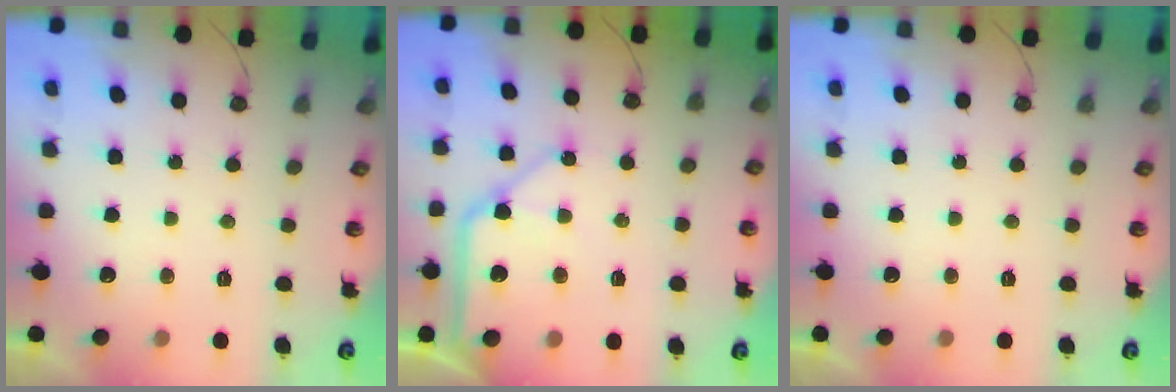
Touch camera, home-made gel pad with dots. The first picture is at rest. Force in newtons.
{"total": 12.1, "press": 11.9, "slide": 1.6}
{"total": 0.0}